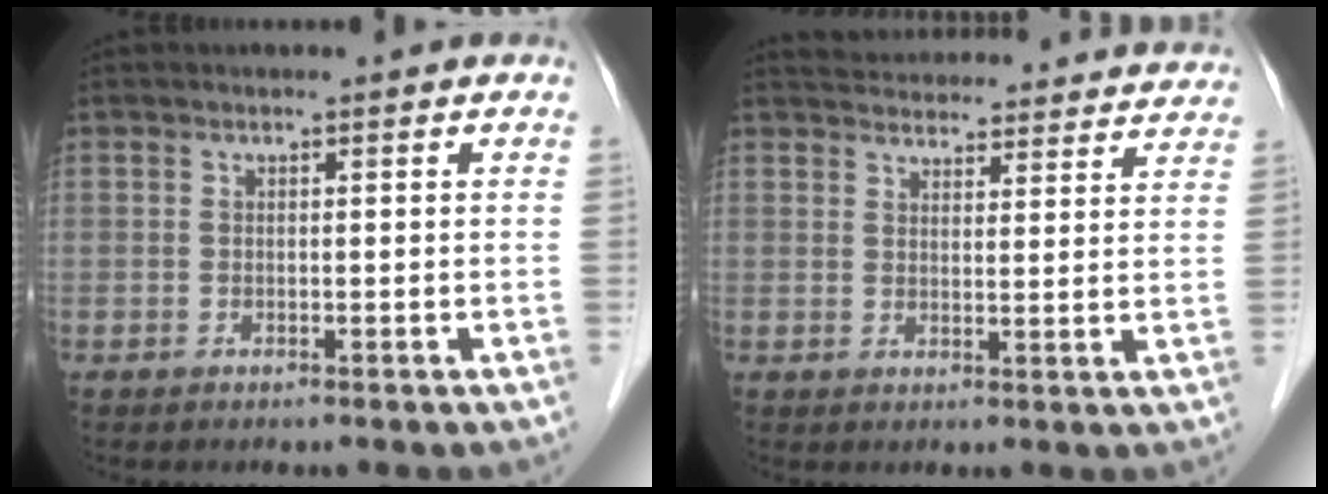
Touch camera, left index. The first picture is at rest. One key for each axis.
{"total": 22.3, "fx": 21.3, "fy": 4.3, "fz": 5.0, "tx": -0.076, "ty": -0.007, "tz": 0.263}